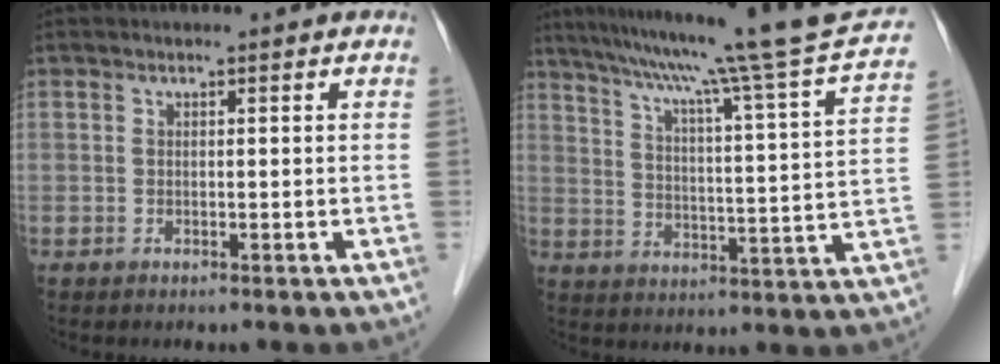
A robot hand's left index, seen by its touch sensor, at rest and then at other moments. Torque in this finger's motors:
{"motor_torque": [-0.76, -0.88, 0.11, 0.08]}